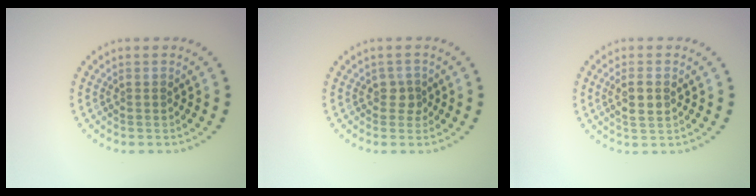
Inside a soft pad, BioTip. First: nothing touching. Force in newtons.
{"total": 1.4, "press": 1.1, "slide": 0.8}
{"total": 2.0, "press": 2.0, "slide": 0.6}